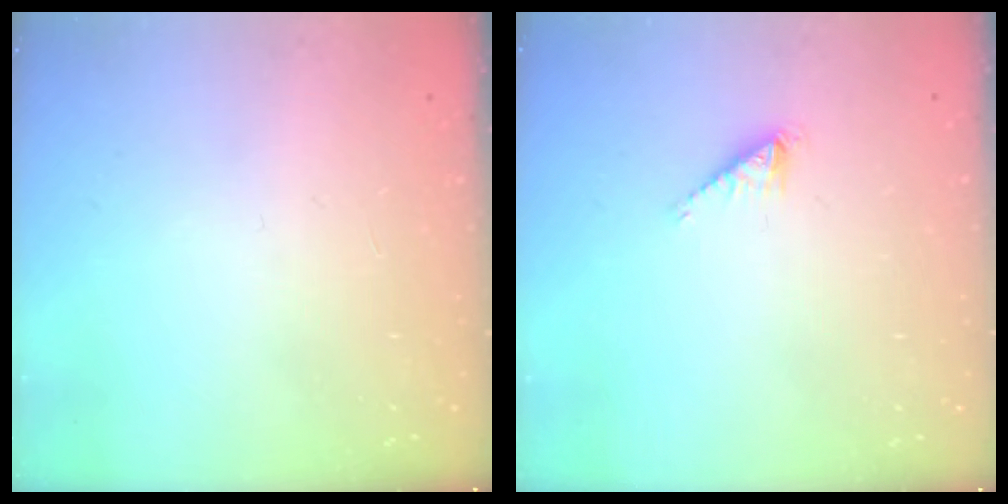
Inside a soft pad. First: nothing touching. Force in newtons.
{"total": 0.8, "press": 0.7, "slide": 0.1}